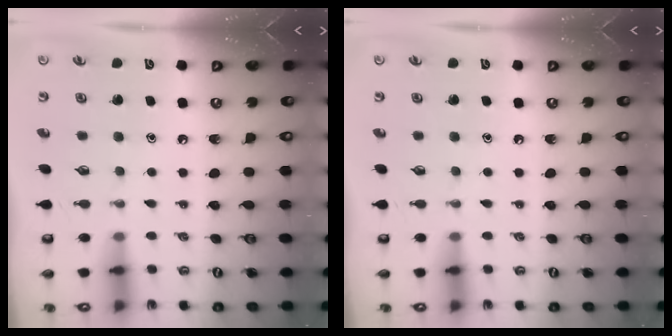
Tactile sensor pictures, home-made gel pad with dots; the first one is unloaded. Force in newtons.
{"total": 0.0}